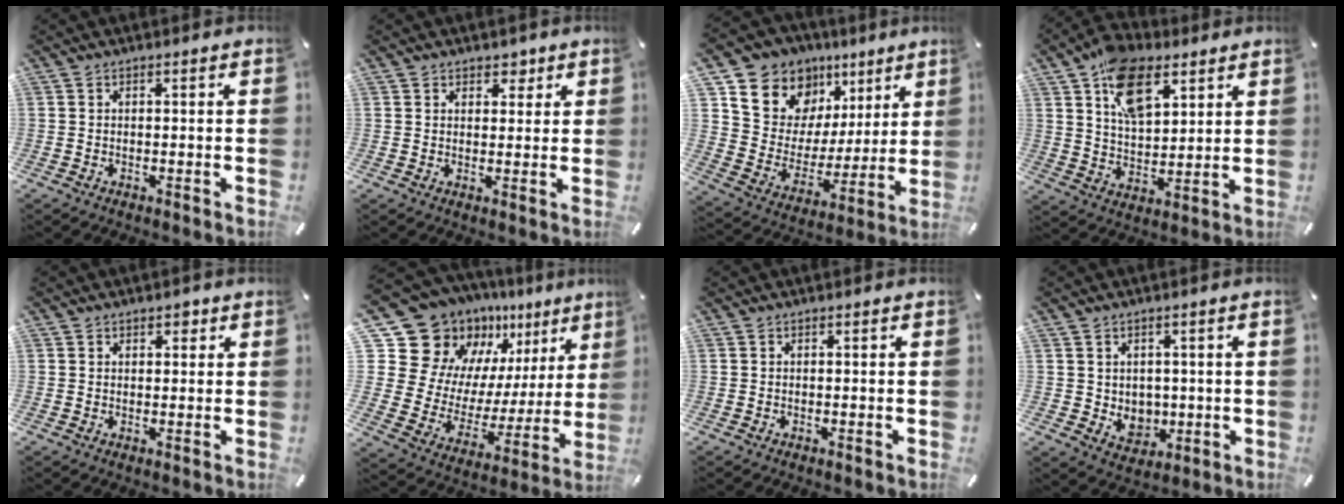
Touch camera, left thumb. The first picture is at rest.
{"total": 3.3, "force": [2.0, 2.5, 0.9], "torque": [0.009, -0.007, 0.029]}
{"total": 12.9, "force": [8.7, 9.4, 1.8], "torque": [-0.042, -0.082, 0.159]}
{"total": 13.9, "force": [7.6, 8.0, 8.4], "torque": [-0.142, -0.021, 0.138]}
{"total": 1.9, "force": [1.1, 1.4, 0.7], "torque": [0.000, -0.003, 0.015]}
{"total": 17.4, "force": [13.1, 10.6, 4.4], "torque": [-0.070, -0.130, 0.248]}
{"total": 0.0}
{"total": 5.3, "force": [1.1, 5.1, 1.2], "torque": [-0.003, -0.014, 0.022]}